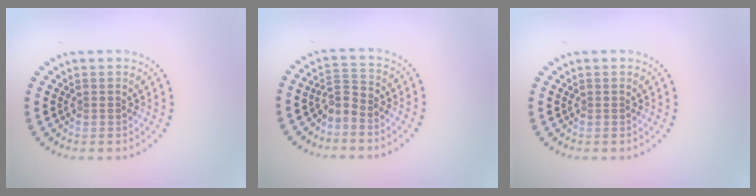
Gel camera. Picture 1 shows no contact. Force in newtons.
{"total": 2.1, "press": 1.4, "slide": 1.6}
{"total": 0.0}